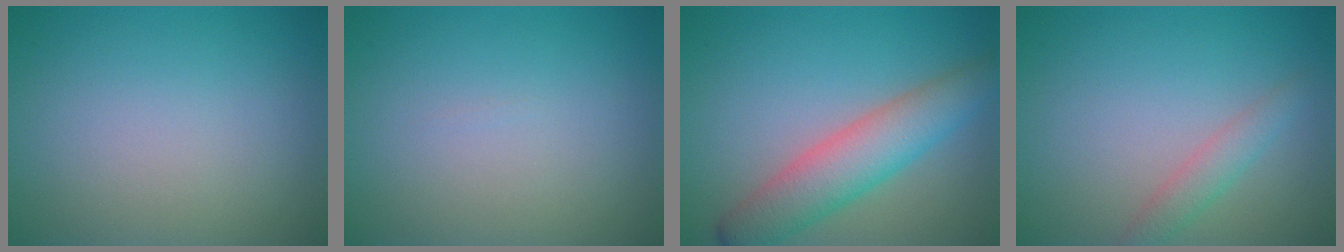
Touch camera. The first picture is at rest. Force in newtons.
{"total": 0.0}
{"total": 5.6, "press": 5.6, "slide": 0.3}
{"total": 1.9, "press": 1.9, "slide": 0.0}